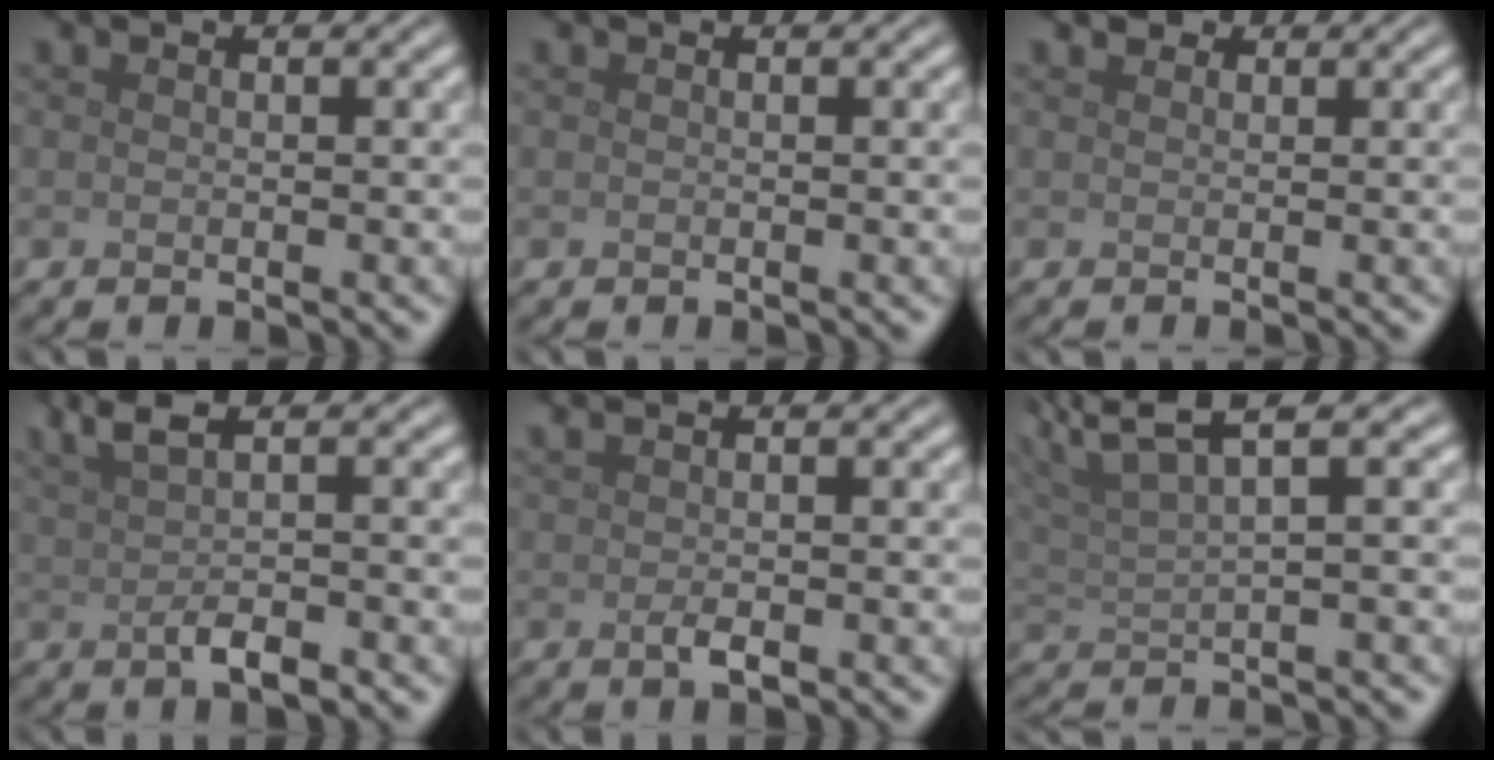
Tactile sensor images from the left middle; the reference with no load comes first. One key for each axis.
{"total": 0.0}
{"total": 0.0}
{"total": 4.2, "fx": 1.0, "fy": 1.2, "fz": 3.9, "tx": -0.072, "ty": 0.002, "tz": 0.019}
{"total": 2.4, "fx": 0.5, "fy": 0.7, "fz": 2.3, "tx": -0.041, "ty": 0.005, "tz": 0.012}
{"total": 5.4, "fx": 3.9, "fy": 0.8, "fz": 3.7, "tx": -0.064, "ty": 0.018, "tz": 0.060}